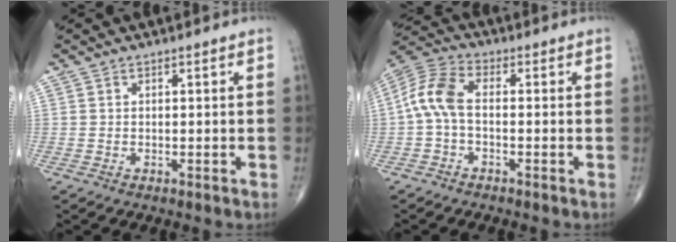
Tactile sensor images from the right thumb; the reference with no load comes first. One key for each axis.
{"total": 7.8, "fx": -0.8, "fy": 4.1, "fz": 6.5, "tx": -0.142, "ty": 0.025, "tz": -0.029}